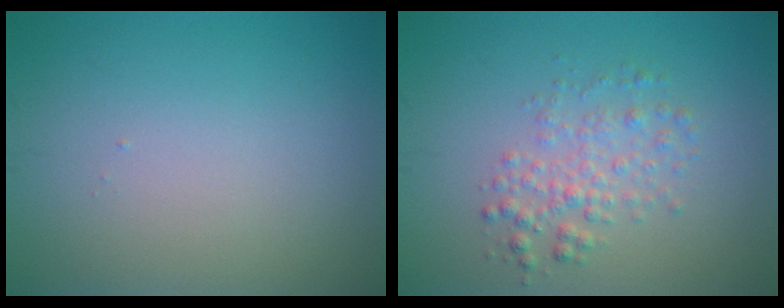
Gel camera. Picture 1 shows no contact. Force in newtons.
{"total": 2.6, "press": 2.6, "slide": 0.1}